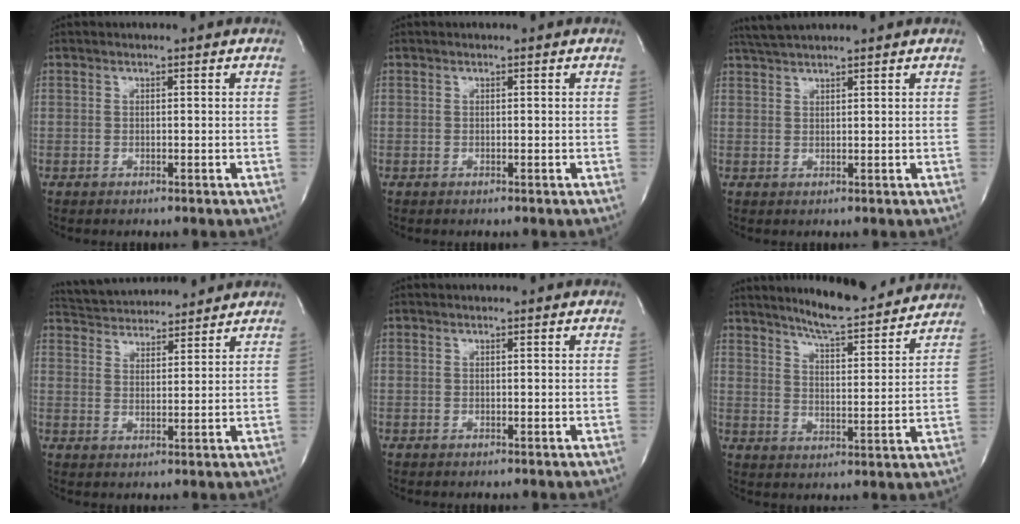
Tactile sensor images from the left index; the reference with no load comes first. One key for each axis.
{"total": 0.0}
{"total": 4.3, "fx": 4.0, "fy": -0.2, "fz": 1.7, "tx": -0.033, "ty": 0.027, "tz": 0.077}
{"total": 11.6, "fx": 11.1, "fy": 1.9, "fz": 2.8, "tx": -0.052, "ty": 0.024, "tz": 0.173}
{"total": 0.0}
{"total": 14.9, "fx": 13.8, "fy": 1.4, "fz": 5.6, "tx": -0.085, "ty": -0.009, "tz": 0.191}